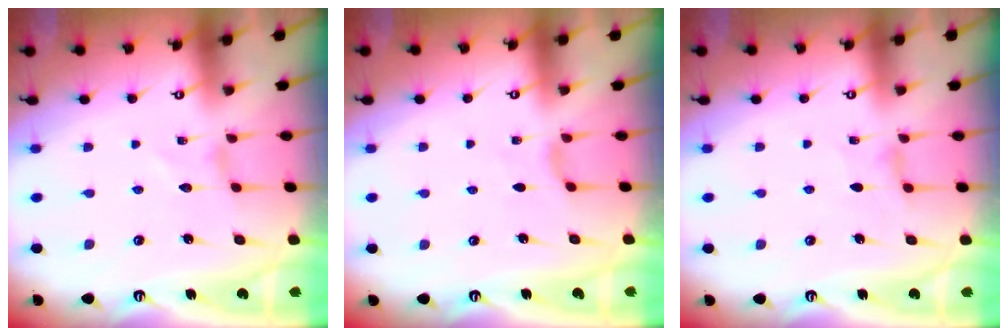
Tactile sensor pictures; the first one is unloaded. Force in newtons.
{"total": 1.8, "press": 1.7, "slide": 0.5}
{"total": 2.3, "press": 2.2, "slide": 0.6}